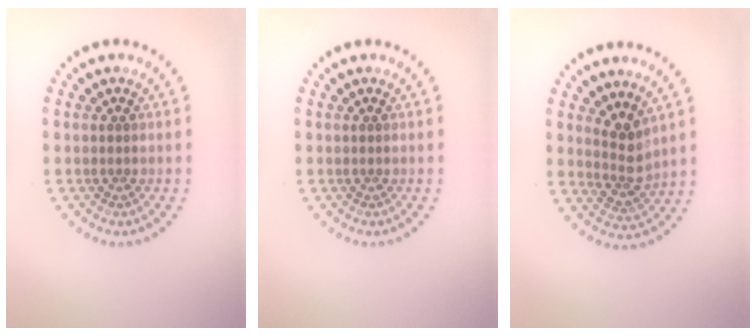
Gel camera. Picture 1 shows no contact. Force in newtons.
{"total": 0.0}
{"total": 2.7, "press": 2.0, "slide": 1.9}